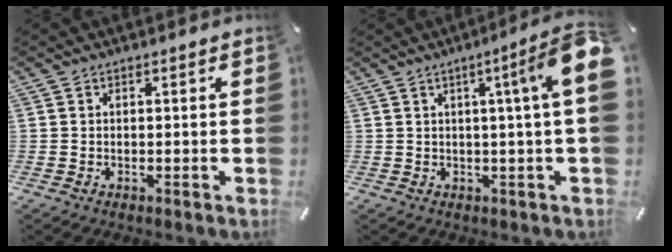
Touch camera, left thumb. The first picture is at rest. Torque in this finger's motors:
{"motor_torque": [0.15, 0.68, 1.24, -0.31, 0.29]}